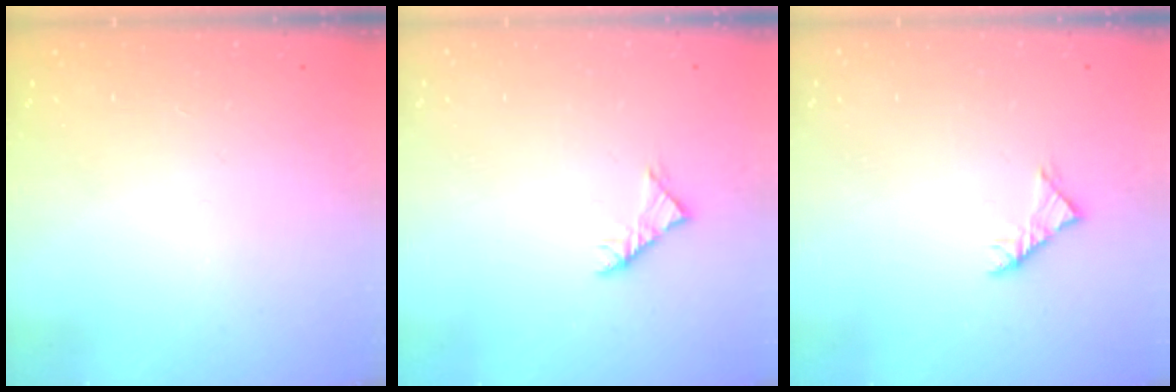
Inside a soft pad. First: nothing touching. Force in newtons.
{"total": 2.9, "press": 2.8, "slide": 0.8}
{"total": 2.9, "press": 2.8, "slide": 0.8}